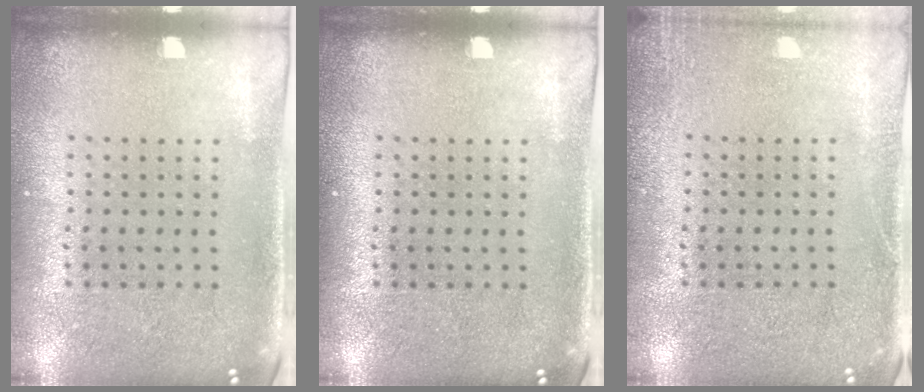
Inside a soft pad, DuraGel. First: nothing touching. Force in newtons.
{"total": 0.0}
{"total": 2.1, "press": 2.1, "slide": 0.3}